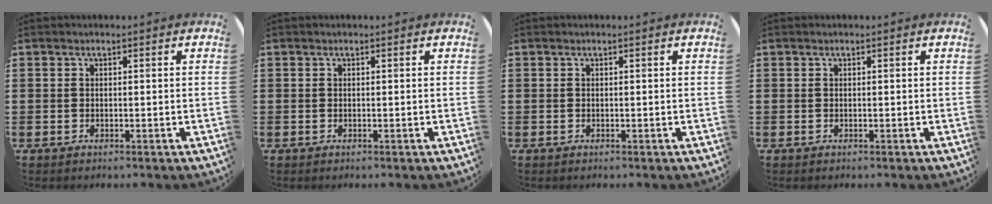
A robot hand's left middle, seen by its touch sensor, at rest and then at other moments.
{"total": 0.0}
{"total": 0.0}
{"total": 0.0}